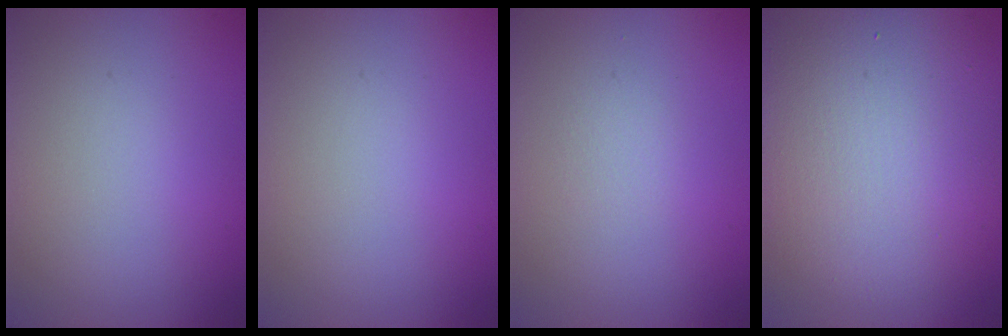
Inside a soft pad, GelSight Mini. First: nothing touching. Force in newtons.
{"total": 0.0}
{"total": 0.6, "press": 0.6, "slide": 0.1}
{"total": 11.4, "press": 11.3, "slide": 1.1}